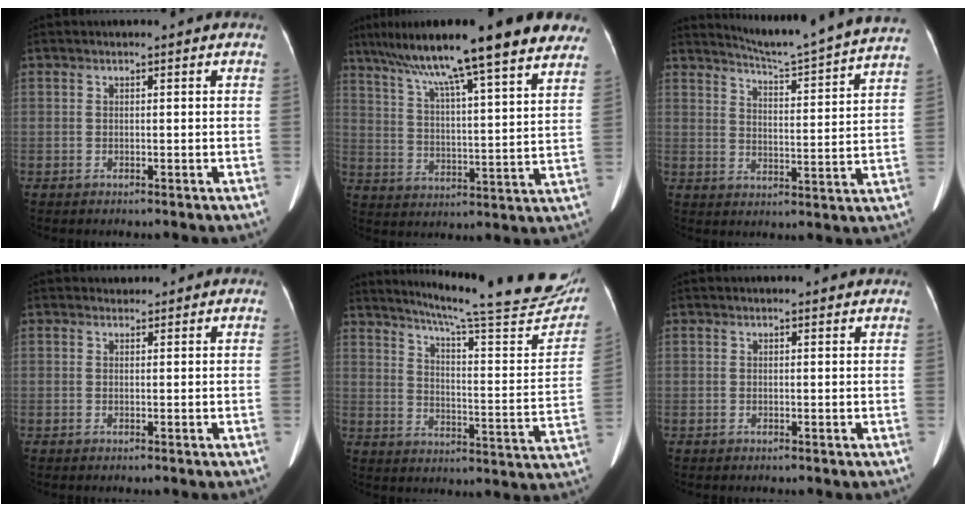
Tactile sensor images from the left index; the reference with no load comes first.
{"total": 25.2, "force": [19.4, 1.9, 15.9], "torque": [-0.261, 0.025, 0.273]}
{"total": 18.1, "force": [17.0, -1.5, 6.0], "torque": [-0.104, -0.058, 0.216]}
{"total": 1.0, "force": [0.8, 0.5, -0.2], "torque": [0.001, 0.004, 0.011]}
{"total": 26.1, "force": [22.7, 1.8, 12.7], "torque": [-0.191, -0.074, 0.283]}
{"total": 2.4, "force": [2.2, 0.5, 0.7], "torque": [-0.014, 0.007, 0.022]}